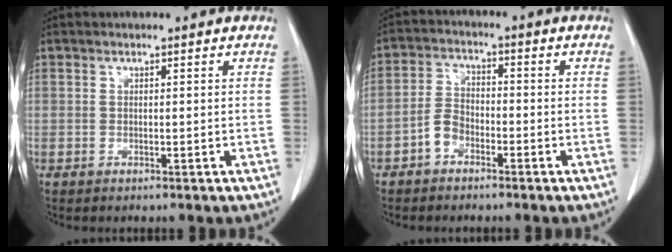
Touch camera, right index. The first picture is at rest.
{"total": 6.3, "force": [-3.7, 3.2, 3.9], "torque": [-0.093, 0.017, -0.079]}